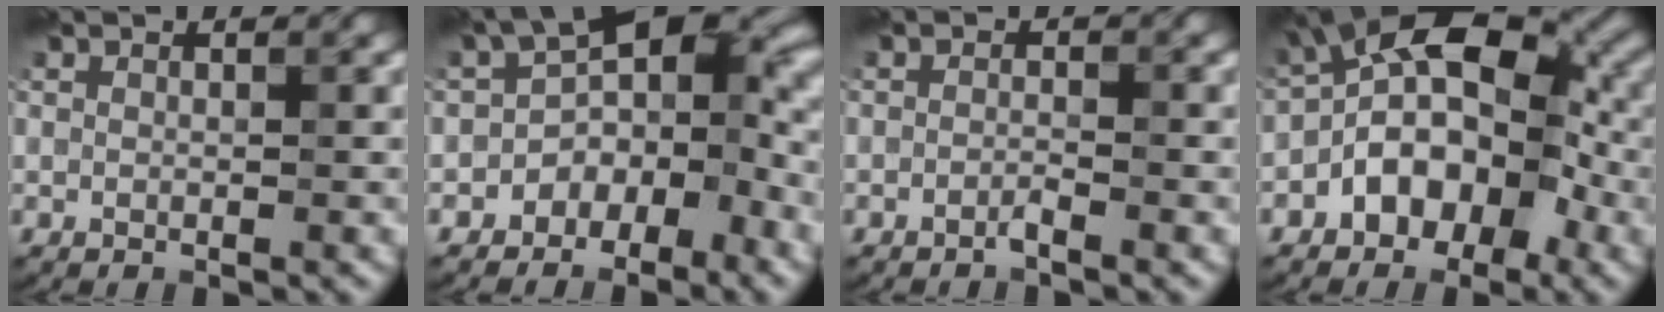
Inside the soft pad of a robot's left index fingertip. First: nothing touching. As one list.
[{"total": 7.3, "force": [-3.2, 4.7, 4.6], "torque": [-0.042, 0.011, -0.062]}, {"total": 1.2, "force": [-1.1, -0.2, 0.0], "torque": [-0.004, -0.001, -0.016]}, {"total": 8.4, "force": [-2.3, 5.4, 5.9], "torque": [-0.064, 0.021, -0.050]}]